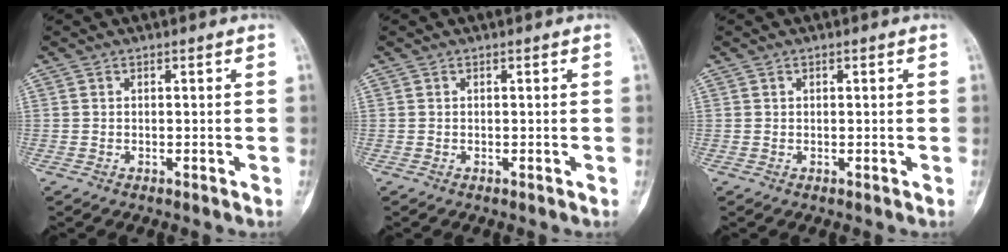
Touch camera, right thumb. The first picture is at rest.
{"total": 0.0}
{"total": 0.0}